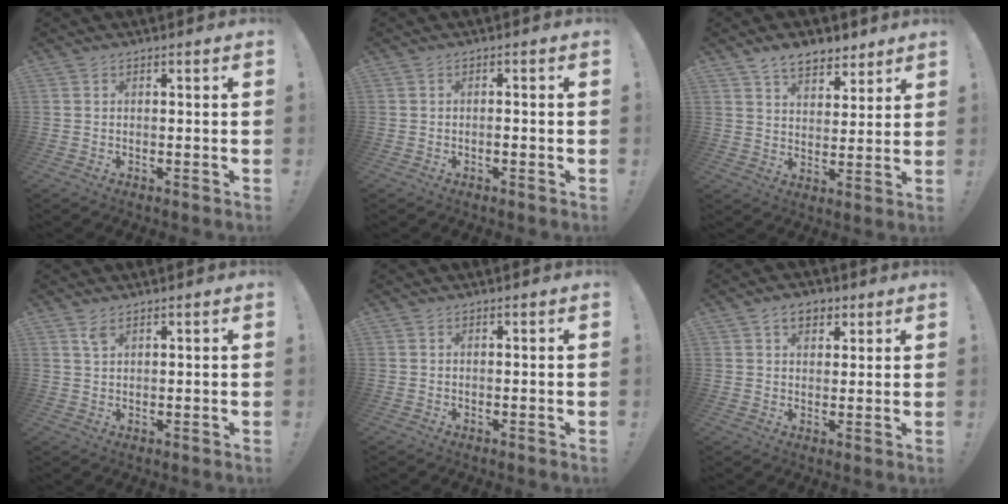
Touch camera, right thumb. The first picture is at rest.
{"total": 1.1, "force": [-0.7, 0.0, 0.8], "torque": [-0.012, -0.001, -0.013]}
{"total": 8.7, "force": [6.5, 4.7, 3.4], "torque": [-0.044, -0.036, 0.121]}
{"total": 2.8, "force": [1.8, 1.2, 1.8], "torque": [-0.030, -0.005, 0.031]}
{"total": 0.0}
{"total": 5.8, "force": [2.8, 4.0, 3.1], "torque": [-0.041, 0.000, 0.051]}